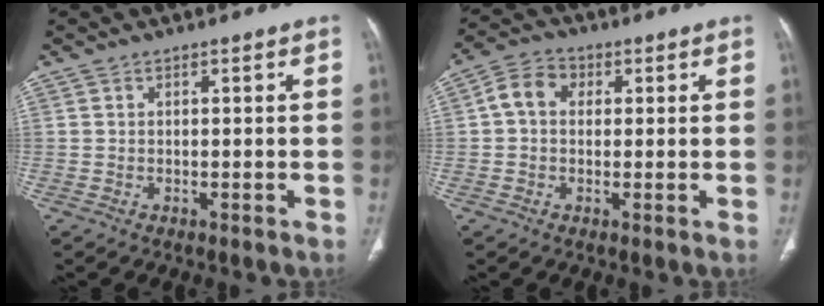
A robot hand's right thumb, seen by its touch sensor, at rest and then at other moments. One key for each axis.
{"total": 5.8, "fx": 0.9, "fy": 4.6, "fz": 3.5, "tx": -0.053, "ty": 0.015, "tz": 0.008}